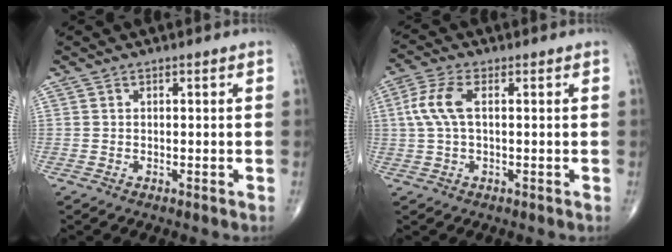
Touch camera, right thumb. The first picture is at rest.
{"total": 6.6, "force": [1.0, 3.0, 5.8], "torque": [-0.147, 0.017, 0.017]}